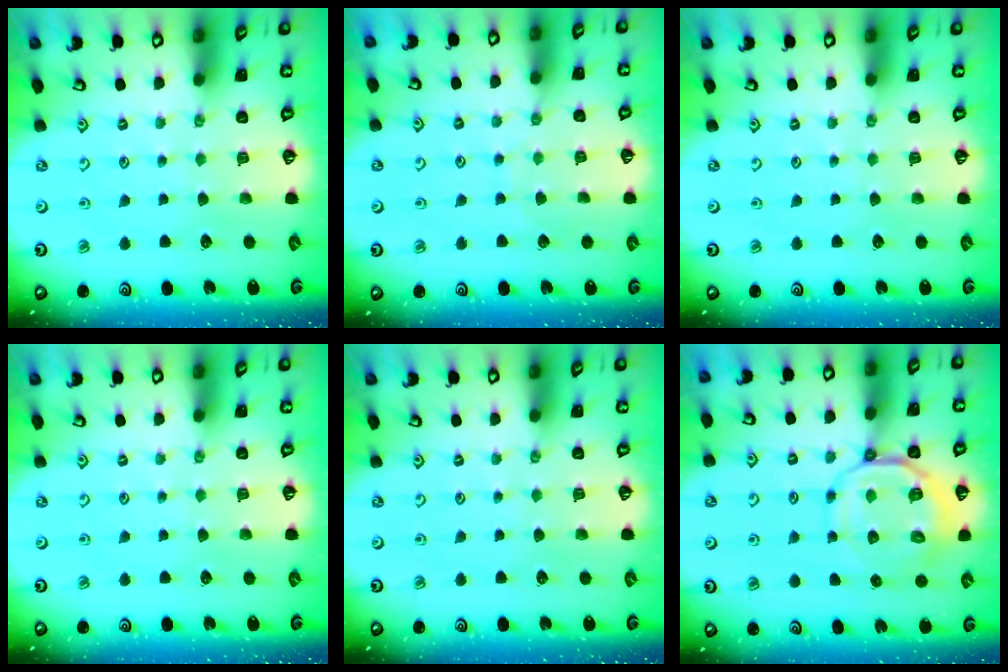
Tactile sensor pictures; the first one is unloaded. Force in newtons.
{"total": 4.8, "press": 4.7, "slide": 0.6}
{"total": 0.0}
{"total": 0.0}
{"total": 0.0}
{"total": 9.3, "press": 8.9, "slide": 2.4}